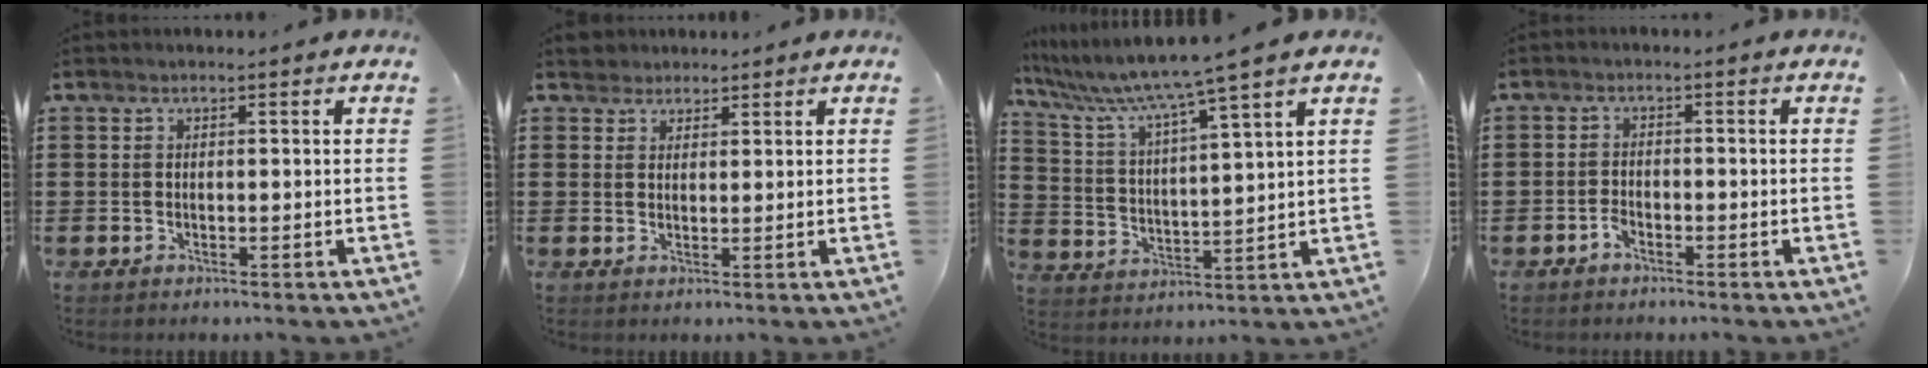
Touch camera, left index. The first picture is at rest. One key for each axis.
{"total": 2.3, "fx": 1.9, "fy": 1.2, "fz": -0.2, "tx": 0.004, "ty": 0.005, "tz": 0.036}
{"total": 7.4, "fx": 6.2, "fy": -1.1, "fz": 3.9, "tx": -0.105, "ty": -0.048, "tz": 0.095}
{"total": 1.6, "fx": -1.2, "fy": 0.6, "fz": 0.8, "tx": -0.020, "ty": 0.001, "tz": -0.025}